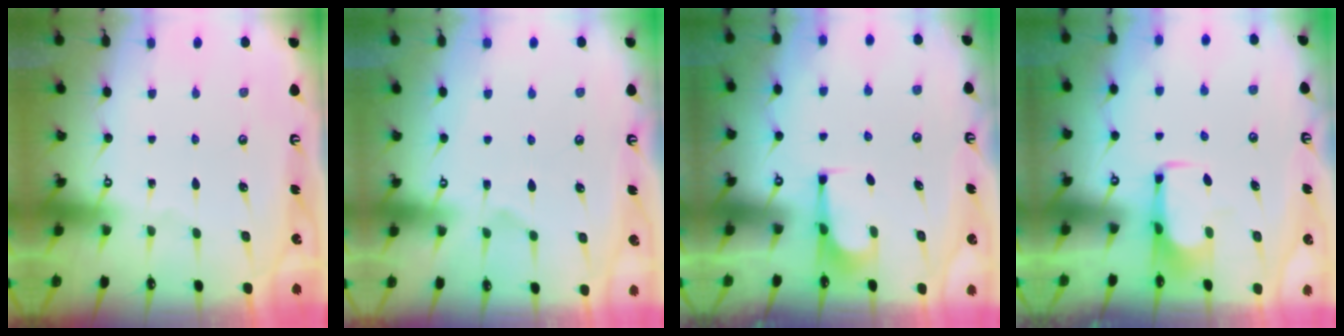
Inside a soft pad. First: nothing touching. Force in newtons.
{"total": 1.9, "press": 1.3, "slide": 1.3}
{"total": 2.1, "press": 1.9, "slide": 0.8}
{"total": 1.5, "press": 1.4, "slide": 0.5}